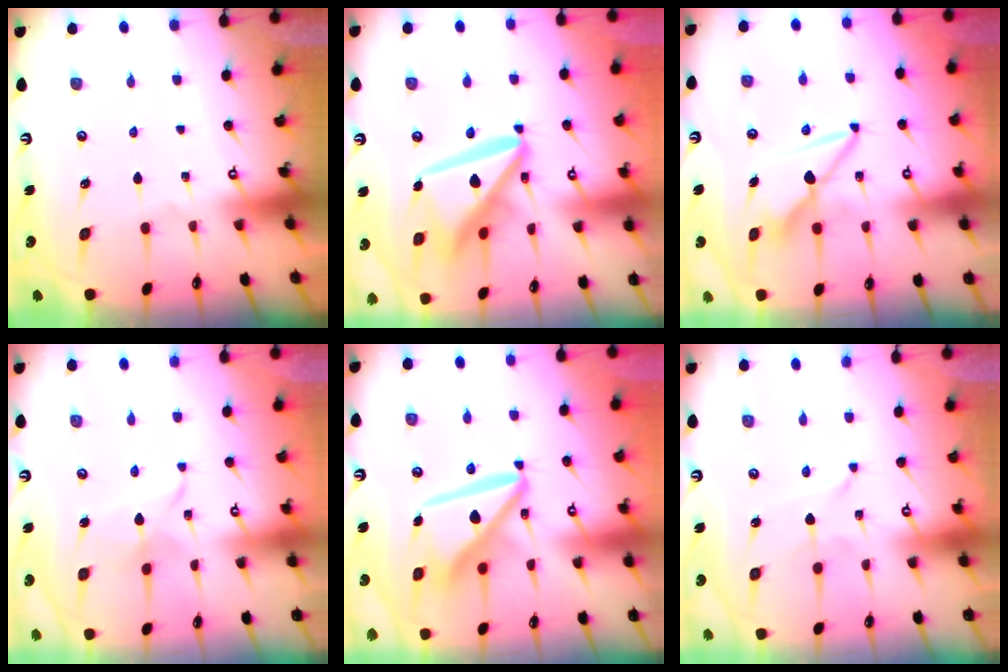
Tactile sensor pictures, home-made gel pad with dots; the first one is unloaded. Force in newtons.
{"total": 17.3, "press": 17.2, "slide": 1.7}
{"total": 8.7, "press": 8.7, "slide": 0.4}
{"total": 4.2, "press": 4.2, "slide": 0.4}
{"total": 14.6, "press": 14.5, "slide": 1.6}
{"total": 0.0}